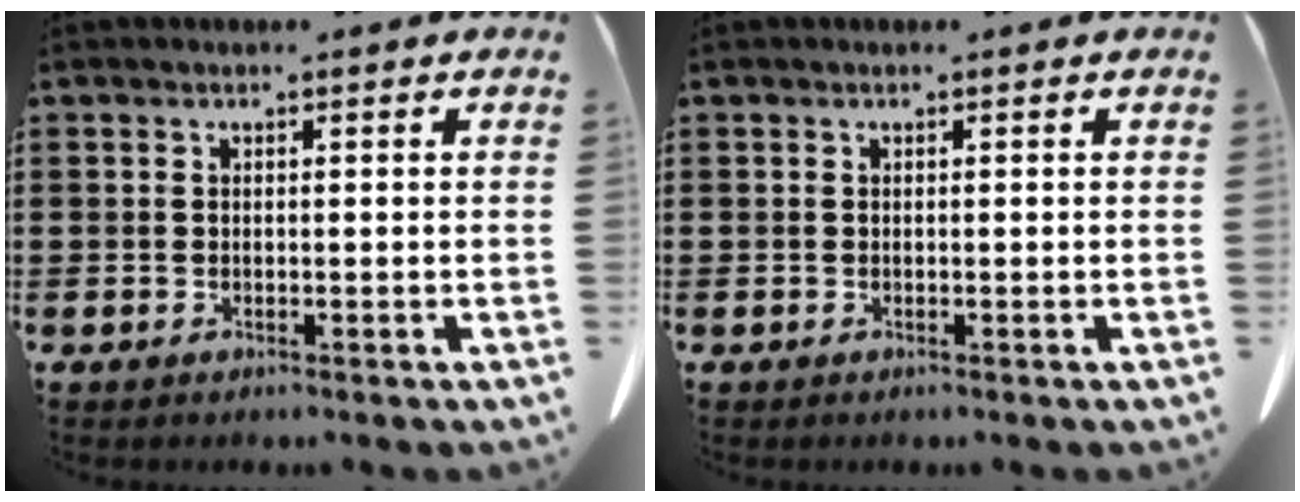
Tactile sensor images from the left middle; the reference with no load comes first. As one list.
[{"total": 0.0}]